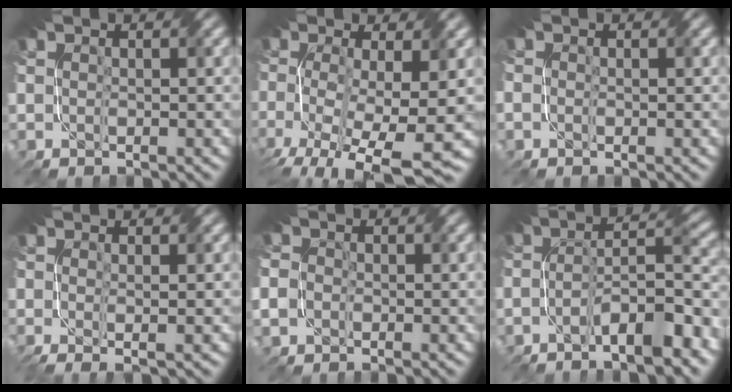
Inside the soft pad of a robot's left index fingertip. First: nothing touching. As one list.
[{"total": 8.5, "force": [-3.6, 3.0, 7.1], "torque": [-0.140, -0.031, -0.062]}, {"total": 1.2, "force": [-0.1, 1.0, 0.6], "torque": [-0.013, -0.003, -0.003]}, {"total": 2.5, "force": [-0.4, 0.6, 2.4], "torque": [-0.038, -0.006, -0.007]}, {"total": 2.9, "force": [-0.3, 2.6, 1.2], "torque": [-0.026, 0.008, -0.006]}, {"total": 6.8, "force": [-4.0, 1.5, 5.3], "torque": [-0.081, 0.013, -0.069]}]